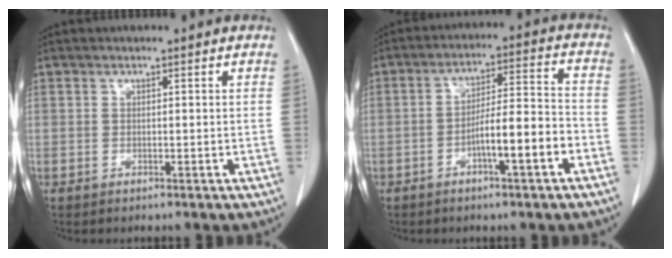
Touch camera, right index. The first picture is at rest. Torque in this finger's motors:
{"motor_torque": [0.98, -0.89, 0.39, 0.10]}